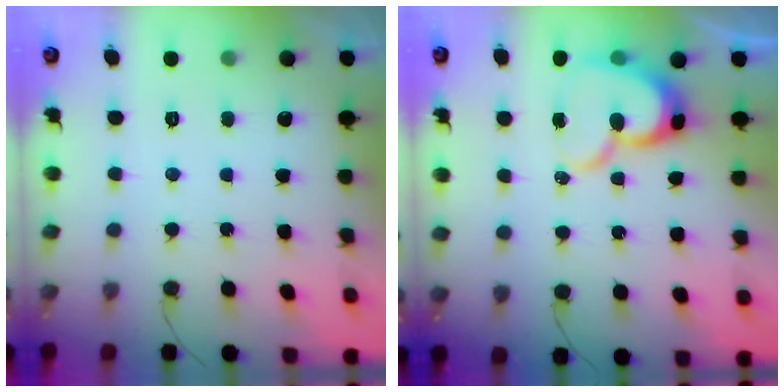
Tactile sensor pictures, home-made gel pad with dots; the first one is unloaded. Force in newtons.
{"total": 13.4, "press": 13.4, "slide": 1.3}